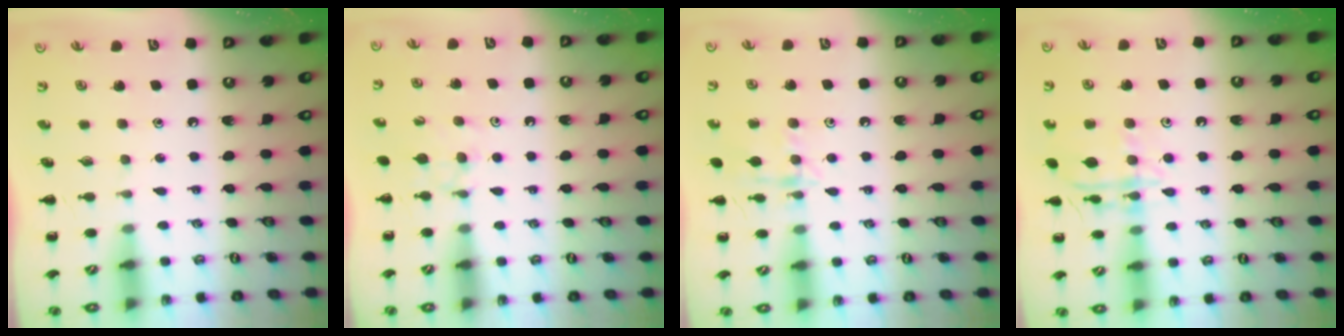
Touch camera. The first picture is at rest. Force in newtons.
{"total": 6.4, "press": 6.2, "slide": 1.7}
{"total": 10.7, "press": 10.7, "slide": 0.7}
{"total": 13.6, "press": 13.6, "slide": 0.8}